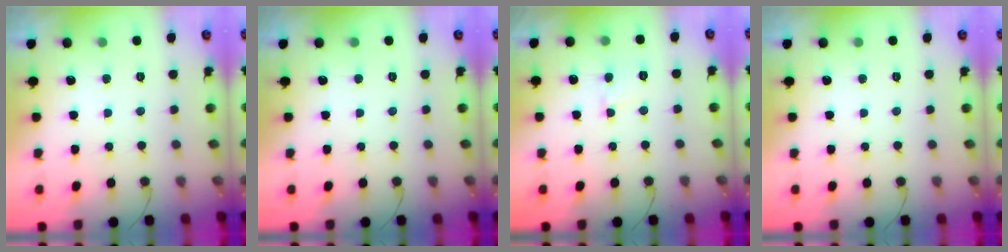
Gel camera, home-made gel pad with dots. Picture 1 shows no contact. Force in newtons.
{"total": 0.0}
{"total": 2.6, "press": 2.6, "slide": 0.3}
{"total": 0.0}